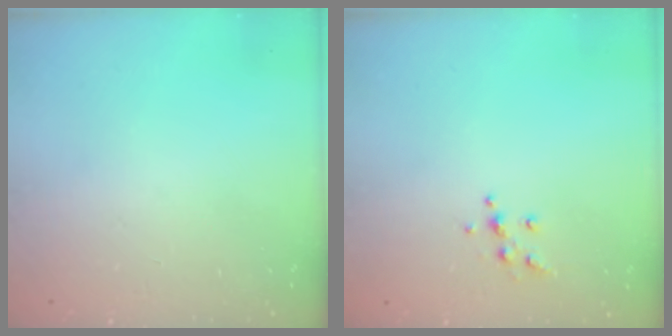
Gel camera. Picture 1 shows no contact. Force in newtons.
{"total": 6.4, "press": 6.4, "slide": 0.5}